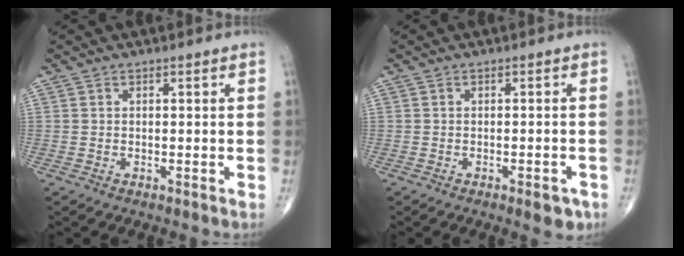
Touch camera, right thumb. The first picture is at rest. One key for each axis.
{"total": 3.4, "fx": -1.8, "fy": 1.4, "fz": 2.5, "tx": -0.022, "ty": 0.005, "tz": -0.019}